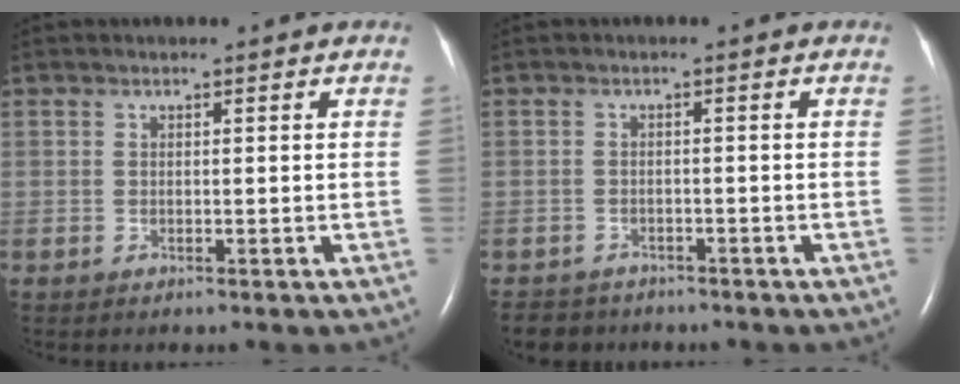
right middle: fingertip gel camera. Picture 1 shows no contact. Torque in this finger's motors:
{"motor_torque": [0.34, -0.26, 0.07, 0.02]}